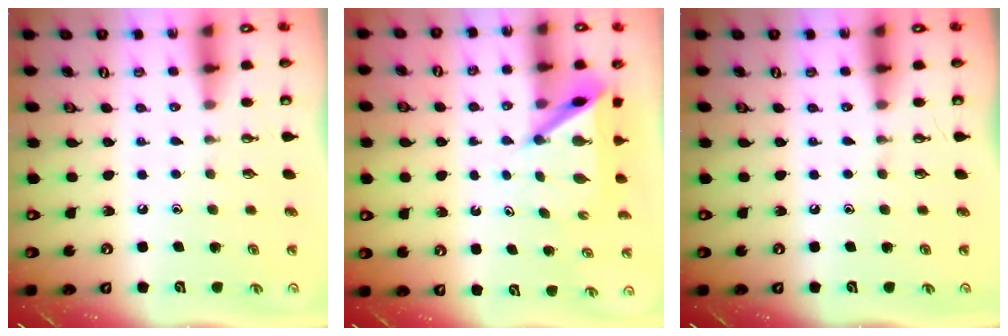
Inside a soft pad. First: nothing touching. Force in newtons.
{"total": 6.6, "press": 6.6, "slide": 0.4}
{"total": 0.0}